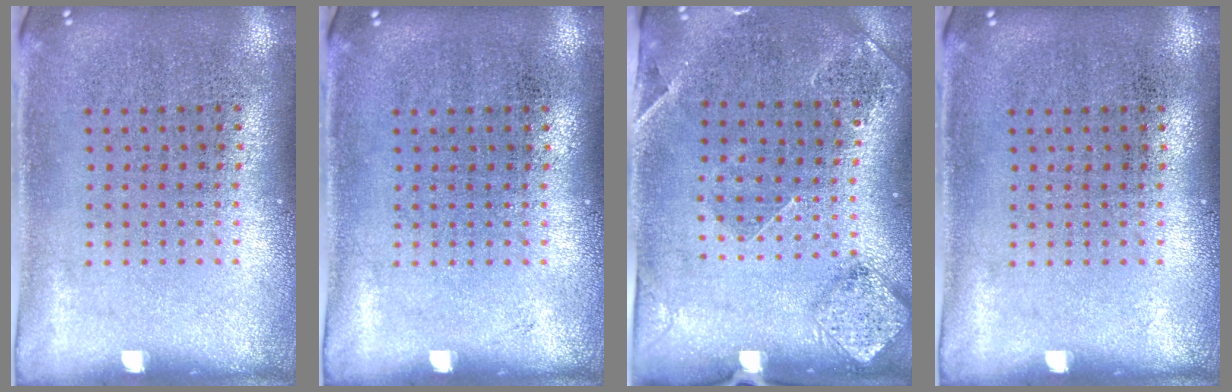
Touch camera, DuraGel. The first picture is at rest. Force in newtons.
{"total": 0.0}
{"total": 1.5, "press": 1.4, "slide": 0.4}
{"total": 0.0}